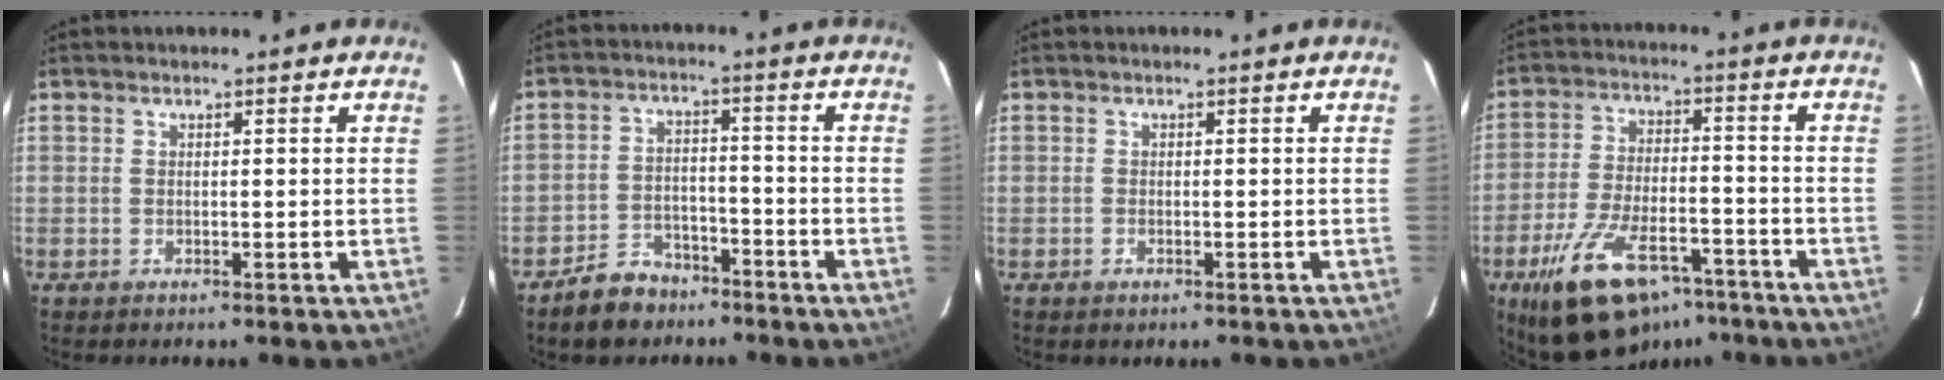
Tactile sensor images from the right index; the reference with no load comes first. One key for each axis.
{"total": 7.9, "fx": -5.9, "fy": 4.7, "fz": 2.2, "tx": -0.062, "ty": 0.020, "tz": -0.087}
{"total": 0.9, "fx": -0.5, "fy": 0.7, "fz": 0.4, "tx": -0.006, "ty": 0.000, "tz": -0.007}
{"total": 18.2, "fx": -12.1, "fy": 8.1, "fz": 10.9, "tx": -0.215, "ty": -0.019, "tz": -0.193}